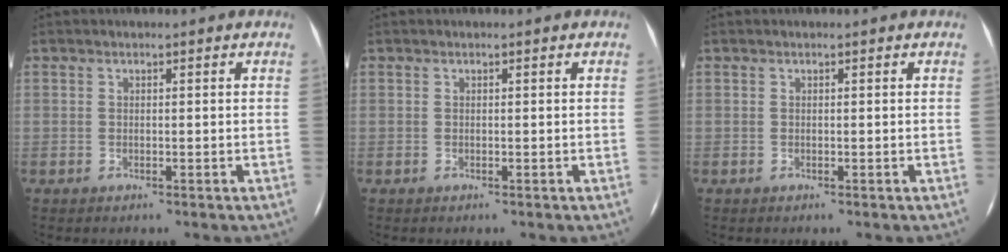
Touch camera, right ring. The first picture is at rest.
{"total": 0.0}
{"total": 0.0}